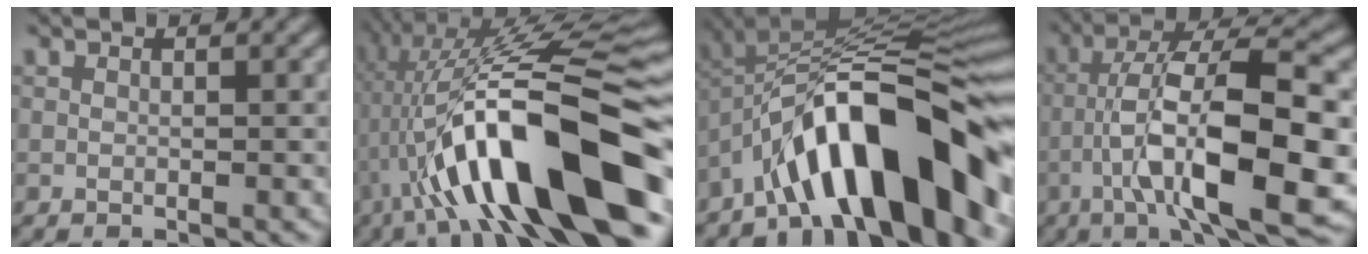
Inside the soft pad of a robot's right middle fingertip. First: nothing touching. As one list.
[{"total": 15.5, "force": [-4.8, 3.8, 14.3], "torque": [-0.239, 0.044, -0.061]}, {"total": 13.0, "force": [-6.9, 3.7, 10.3], "torque": [-0.167, 0.023, -0.097]}, {"total": 12.5, "force": [-4.0, 3.0, 11.5], "torque": [-0.212, 0.023, -0.048]}]